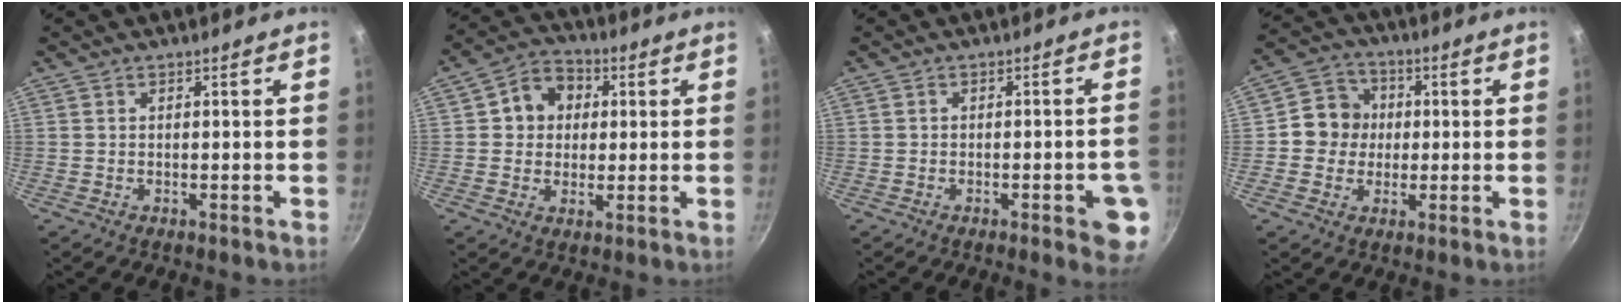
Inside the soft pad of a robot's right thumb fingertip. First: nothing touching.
{"total": 8.6, "force": [2.0, 7.3, 4.1], "torque": [-0.034, 0.004, 0.020]}
{"total": 7.0, "force": [-2.6, 2.0, 6.2], "torque": [-0.053, 0.012, -0.028]}
{"total": 8.1, "force": [0.2, 7.6, 2.7], "torque": [-0.005, 0.016, -0.013]}